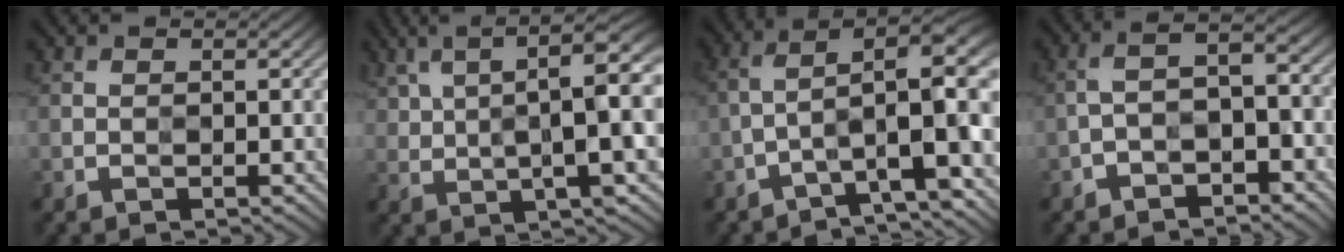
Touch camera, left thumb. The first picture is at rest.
{"total": 13.1, "force": [4.0, 3.9, 11.9], "torque": [-0.205, 0.014, 0.072]}
{"total": 8.8, "force": [-2.1, 3.2, 7.9], "torque": [-0.138, 0.018, -0.039]}
{"total": 5.4, "force": [-3.4, 2.3, 3.6], "torque": [-0.058, 0.009, -0.065]}